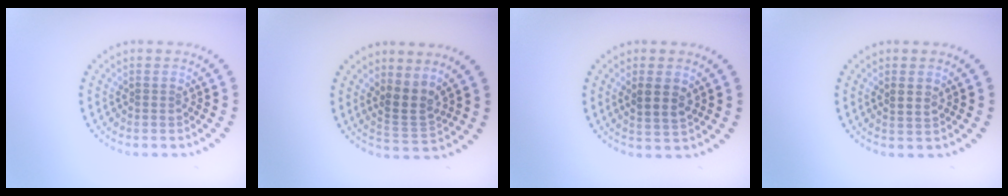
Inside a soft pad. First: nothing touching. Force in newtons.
{"total": 2.8, "press": 2.1, "slide": 1.8}
{"total": 2.6, "press": 2.4, "slide": 0.9}
{"total": 1.3, "press": 1.2, "slide": 0.5}